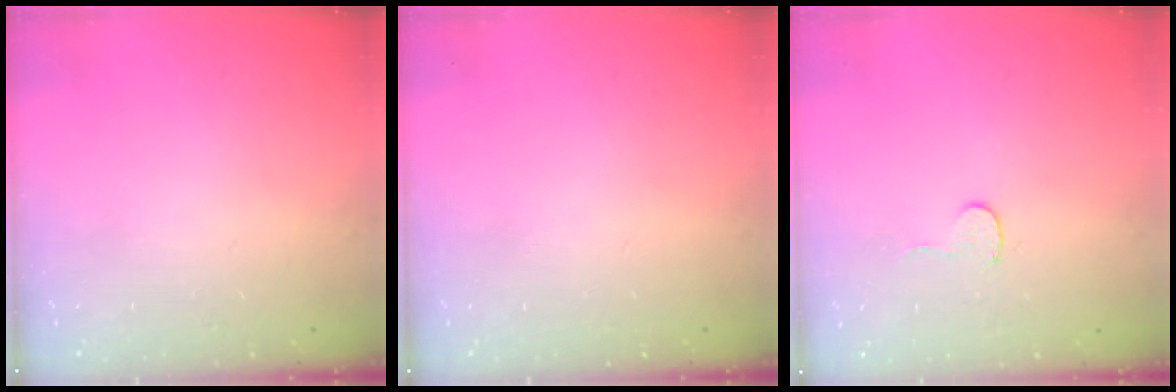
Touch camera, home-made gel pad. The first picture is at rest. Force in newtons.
{"total": 0.0}
{"total": 3.7, "press": 3.6, "slide": 0.3}